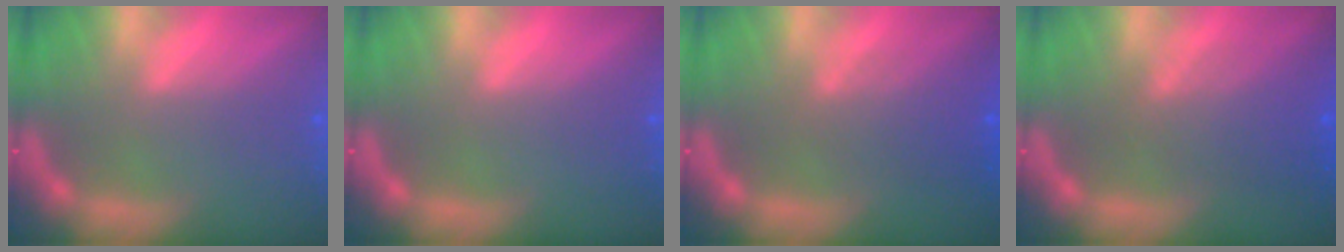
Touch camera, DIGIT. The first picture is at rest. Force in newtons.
{"total": 0.0}
{"total": 4.1}
{"total": 5.1}